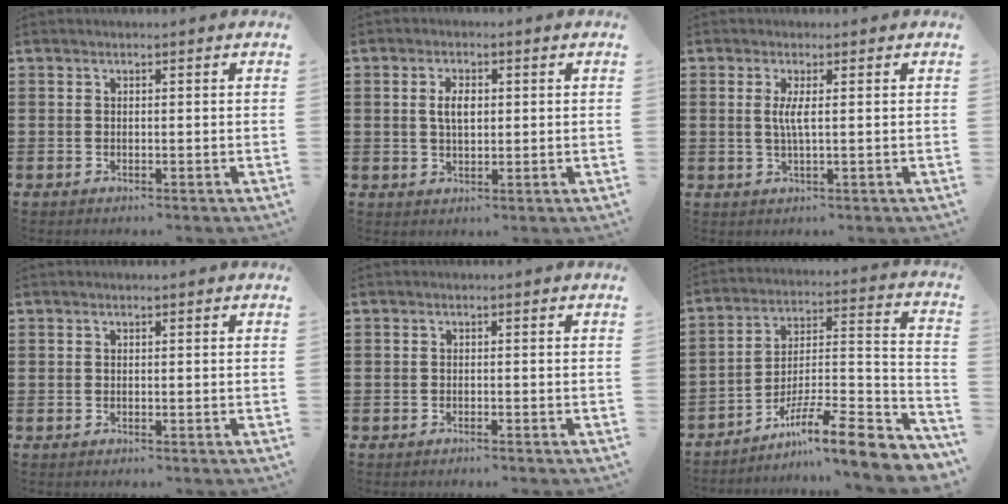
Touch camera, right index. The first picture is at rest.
{"total": 3.5, "force": [0.5, 1.7, 3.0], "torque": [-0.053, 0.004, 0.004]}
{"total": 2.8, "force": [0.3, 0.1, 2.7], "torque": [-0.054, -0.005, 0.004]}
{"total": 0.0}
{"total": 0.7, "force": [-0.7, 0.0, 0.1], "torque": [-0.005, -0.002, -0.014]}
{"total": 10.5, "force": [-7.5, 1.2, 7.3], "torque": [-0.106, 0.007, -0.140]}